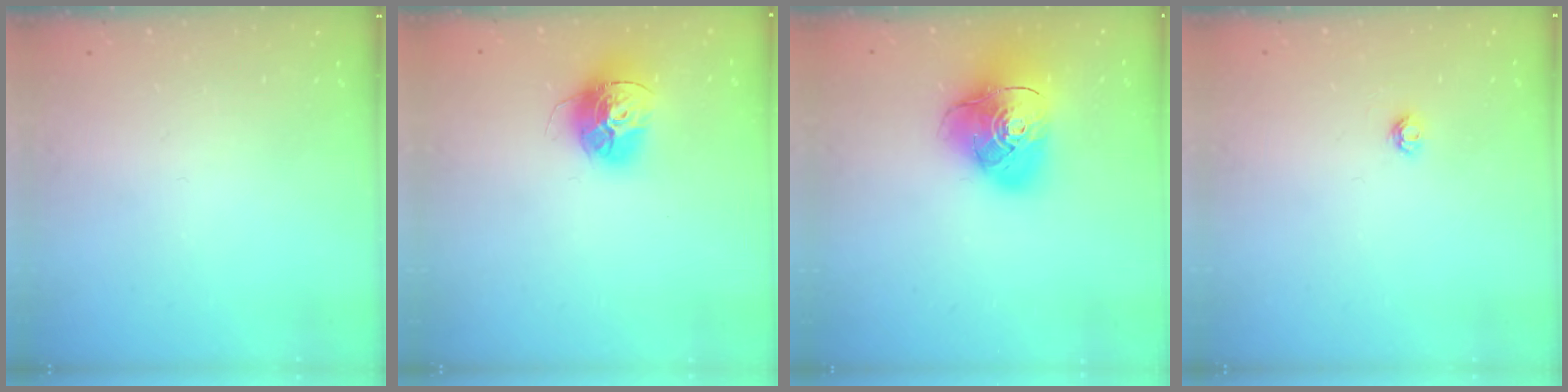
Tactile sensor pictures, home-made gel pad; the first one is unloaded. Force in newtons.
{"total": 14.4, "press": 14.3, "slide": 1.5}
{"total": 16.7, "press": 16.6, "slide": 2.3}
{"total": 3.7, "press": 3.7, "slide": 0.5}